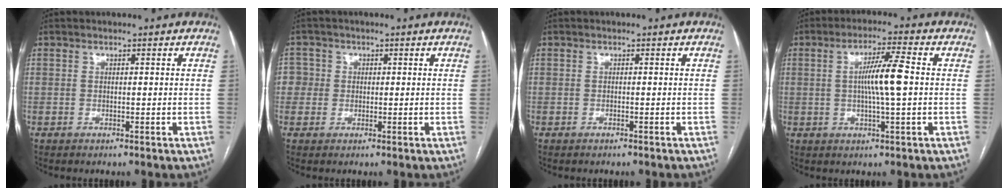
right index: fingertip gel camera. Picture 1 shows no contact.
{"total": 3.0, "force": [0.2, 3.0, -0.1], "torque": [0.019, 0.012, 0.002]}
{"total": 0.8, "force": [-0.7, 0.2, 0.3], "torque": [-0.008, -0.002, -0.009]}
{"total": 7.1, "force": [0.3, -0.1, 7.1], "torque": [-0.129, 0.001, 0.002]}